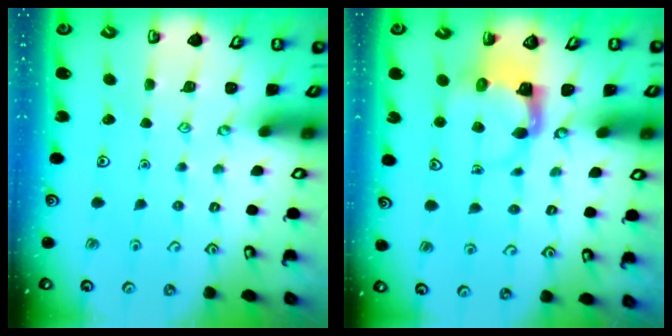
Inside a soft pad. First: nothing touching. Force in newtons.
{"total": 3.8, "press": 3.8, "slide": 0.7}